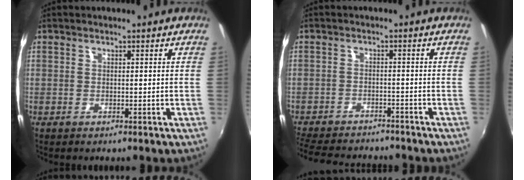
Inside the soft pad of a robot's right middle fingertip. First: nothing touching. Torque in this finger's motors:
{"motor_torque": [1.03, -1.11, 0.20, 0.12]}